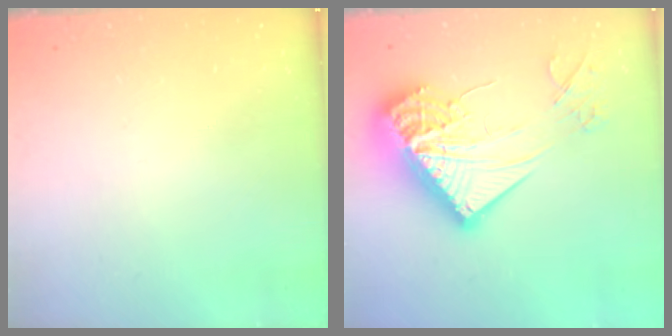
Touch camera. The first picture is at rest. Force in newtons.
{"total": 26.0, "press": 25.9, "slide": 2.6}